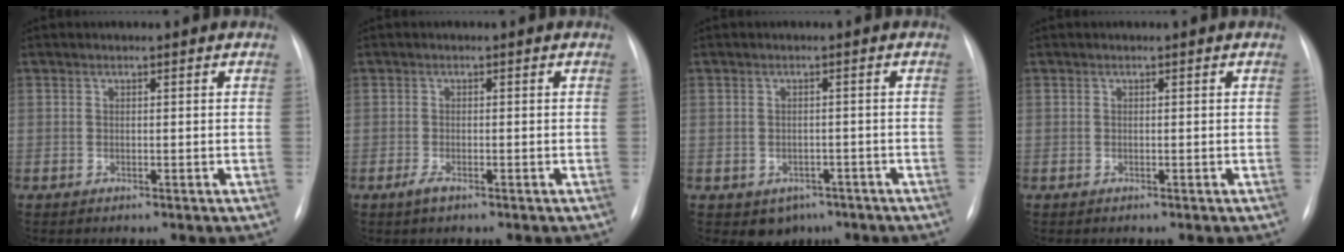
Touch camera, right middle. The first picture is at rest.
{"total": 1.4, "force": [-0.8, 0.3, 1.0], "torque": [-0.021, -0.002, -0.014]}
{"total": 3.6, "force": [-2.0, 2.7, 1.4], "torque": [-0.011, 0.004, -0.013]}
{"total": 0.0}